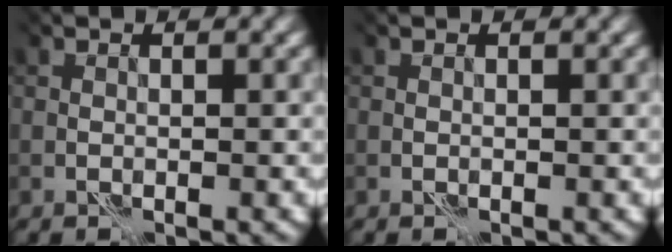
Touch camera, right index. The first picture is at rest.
{"total": 0.0}